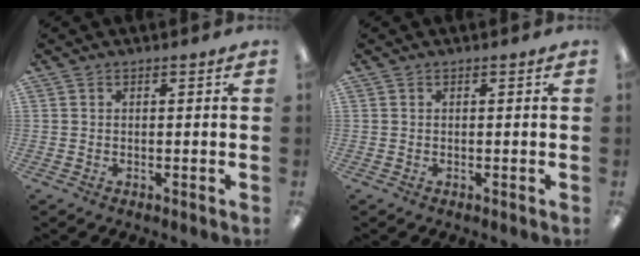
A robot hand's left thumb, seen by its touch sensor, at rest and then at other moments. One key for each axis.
{"total": 0.0}